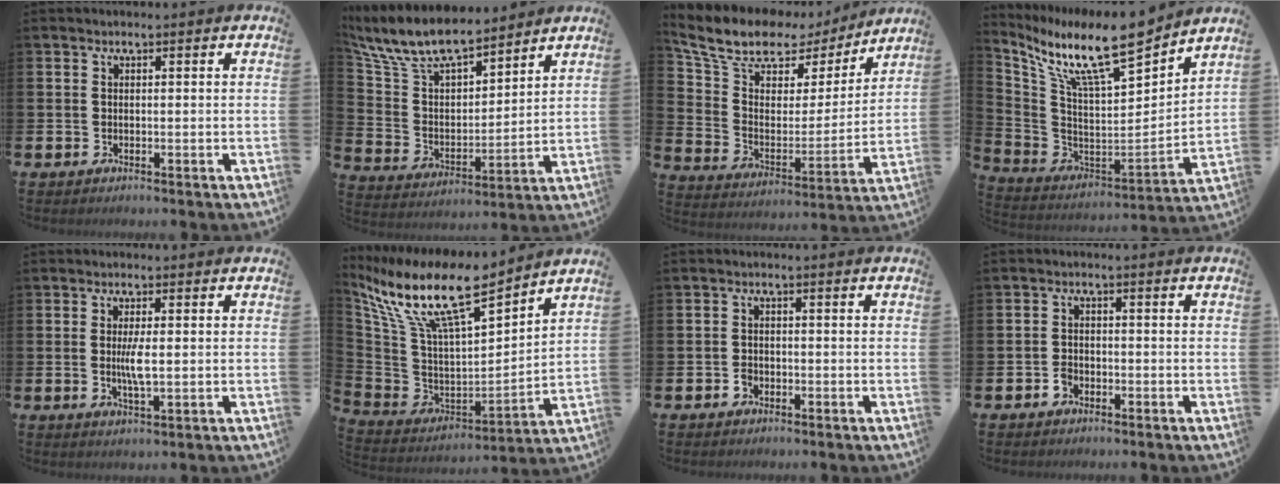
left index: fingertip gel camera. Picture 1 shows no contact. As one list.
[{"total": 10.2, "force": [9.2, 2.6, 3.6], "torque": [-0.117, -0.056, 0.162]}, {"total": 11.3, "force": [9.3, 5.1, 3.9], "torque": [-0.114, -0.054, 0.160]}, {"total": 12.9, "force": [10.3, 2.0, 7.5], "torque": [-0.167, -0.075, 0.173]}, {"total": 3.2, "force": [0.3, 0.7, 3.1], "torque": [-0.055, -0.003, 0.002]}, {"total": 13.2, "force": [10.1, 3.5, 7.6], "torque": [-0.190, -0.060, 0.178]}, {"total": 1.4, "force": [-0.8, 1.1, 0.3], "torque": [-0.005, 0.001, -0.018]}, {"total": 1.7, "force": [-1.1, 1.2, 0.5], "torque": [-0.008, 0.002, -0.025]}]